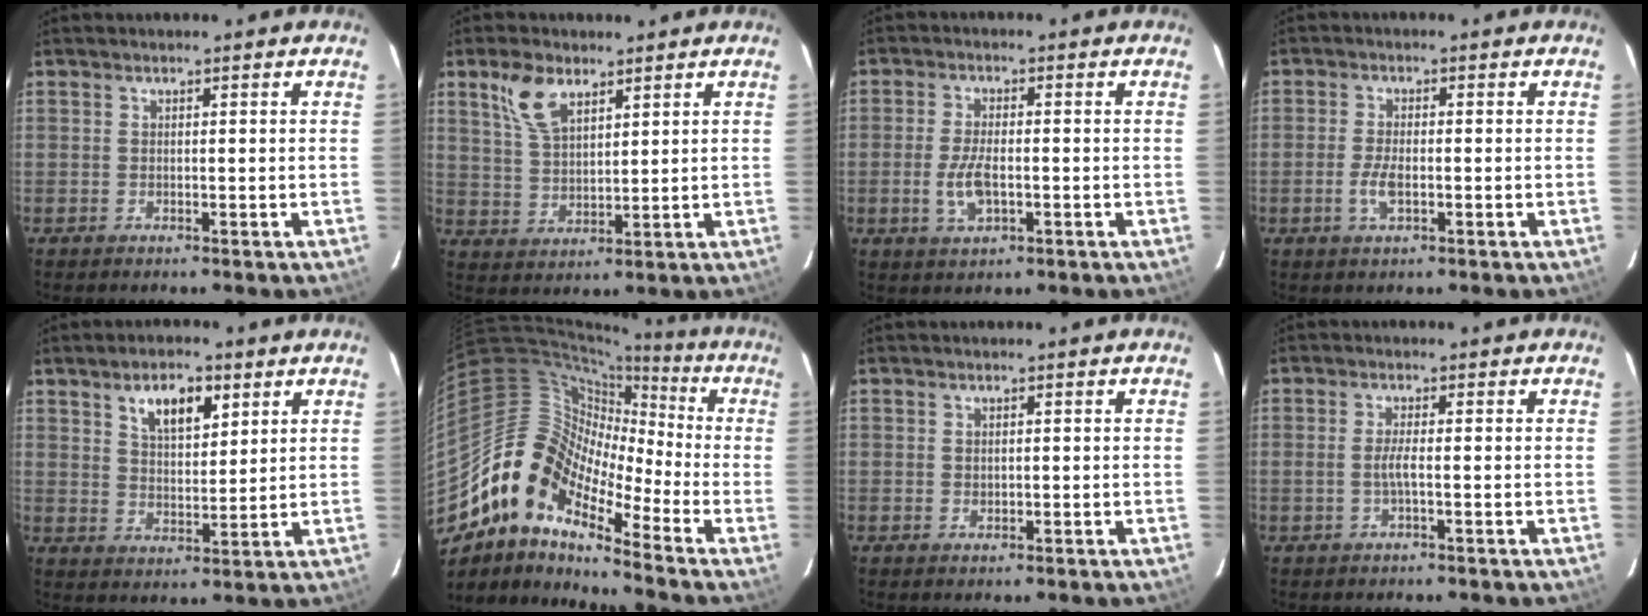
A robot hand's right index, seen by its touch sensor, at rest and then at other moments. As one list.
[{"total": 7.8, "force": [4.7, 3.9, 4.9], "torque": [-0.097, 0.013, 0.099]}, {"total": 5.5, "force": [-1.3, 2.5, 4.7], "torque": [-0.100, -0.003, -0.023]}, {"total": 3.6, "force": [-1.1, 1.4, 3.1], "torque": [-0.067, -0.002, -0.022]}, {"total": 7.9, "force": [4.3, 3.5, 5.6], "torque": [-0.094, 0.008, 0.078]}, {"total": 15.1, "force": [-9.6, 6.6, 9.5], "torque": [-0.153, 0.003, -0.201]}, {"total": 0.7, "force": [0.1, 0.6, 0.3], "torque": [-0.003, 0.003, 0.003]}, {"total": 2.0, "force": [-0.5, -0.2, 1.9], "torque": [-0.037, 0.000, -0.011]}]